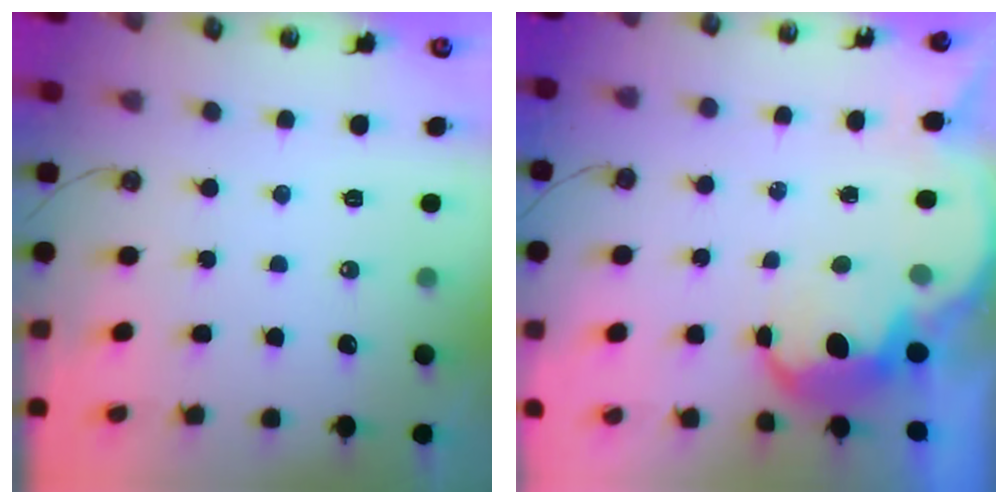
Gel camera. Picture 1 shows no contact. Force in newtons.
{"total": 5.6, "press": 5.6, "slide": 0.5}